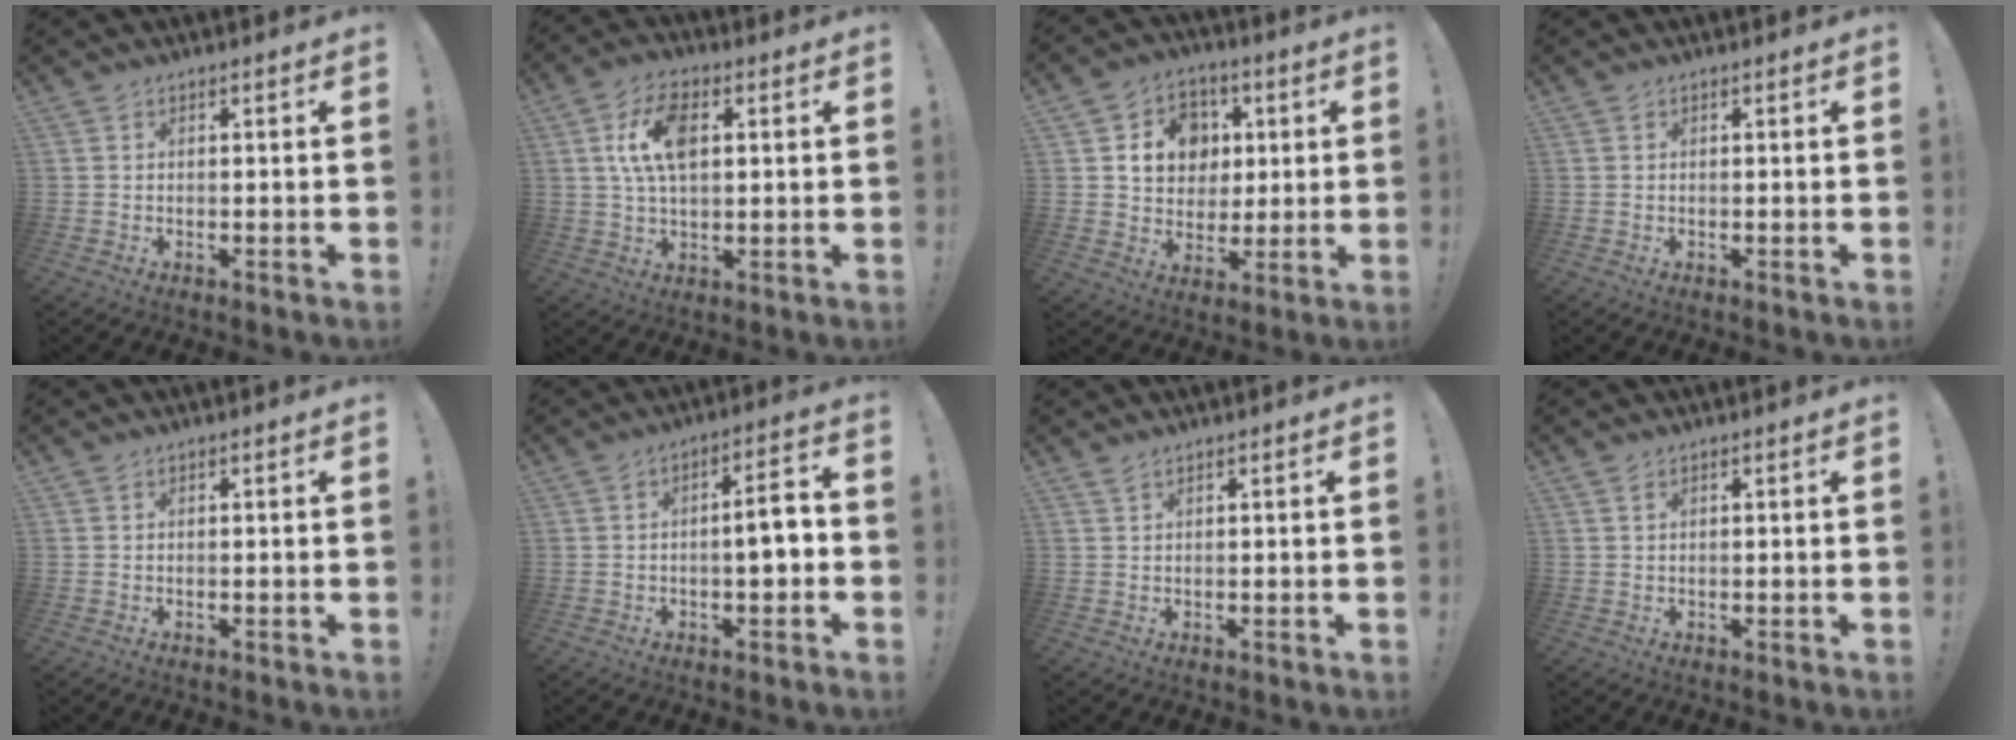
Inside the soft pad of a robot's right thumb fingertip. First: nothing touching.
{"total": 11.3, "force": [2.7, 6.2, 9.0], "torque": [-0.160, 0.008, 0.049]}
{"total": 13.1, "force": [3.2, 11.1, 6.0], "torque": [-0.080, -0.004, 0.069]}
{"total": 0.0}
{"total": 0.0}
{"total": 6.9, "force": [-1.5, 1.7, 6.5], "torque": [-0.099, 0.011, -0.030]}
{"total": 1.3, "force": [1.0, 0.2, 0.8], "torque": [-0.017, 0.000, 0.018]}
{"total": 1.1, "force": [0.6, 0.4, 0.9], "torque": [-0.012, -0.002, 0.010]}